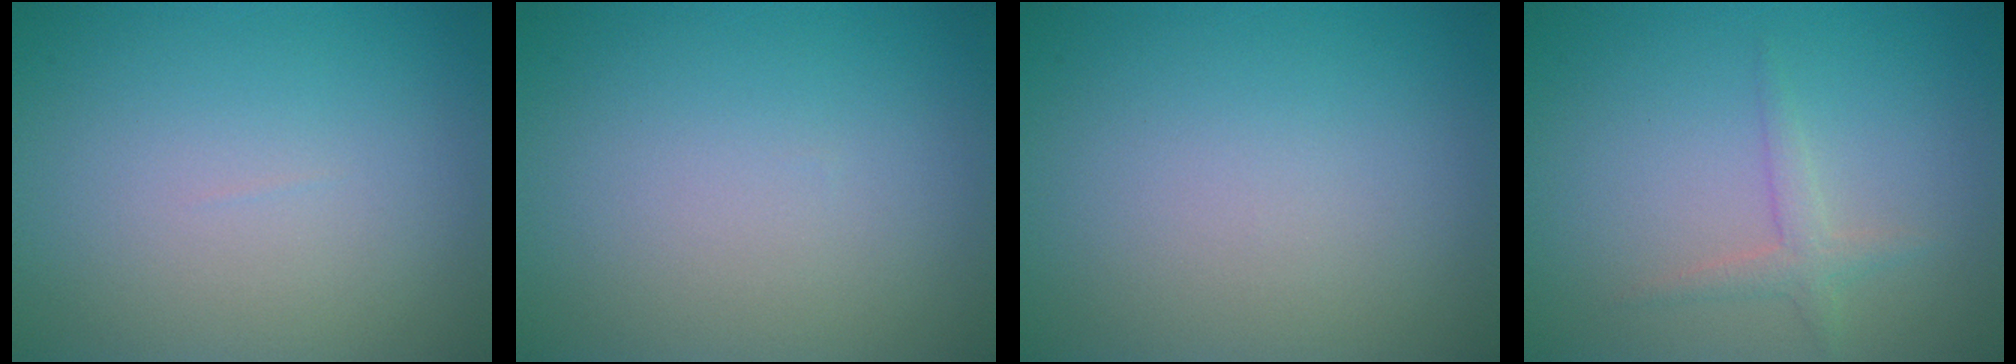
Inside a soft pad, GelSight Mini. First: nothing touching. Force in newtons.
{"total": 0.0}
{"total": 0.0}
{"total": 1.6, "press": 1.6, "slide": 0.0}